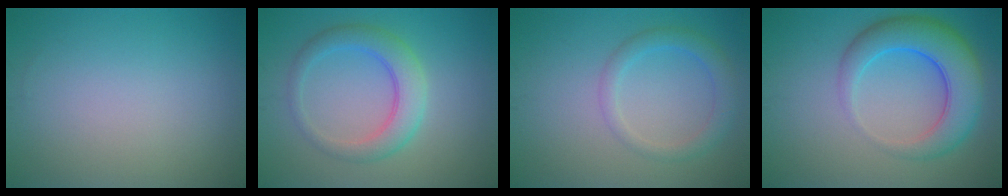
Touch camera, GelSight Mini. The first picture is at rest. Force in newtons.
{"total": 4.1, "press": 4.1, "slide": 0.1}
{"total": 2.7, "press": 2.7, "slide": 0.1}
{"total": 6.9, "press": 6.9, "slide": 0.3}